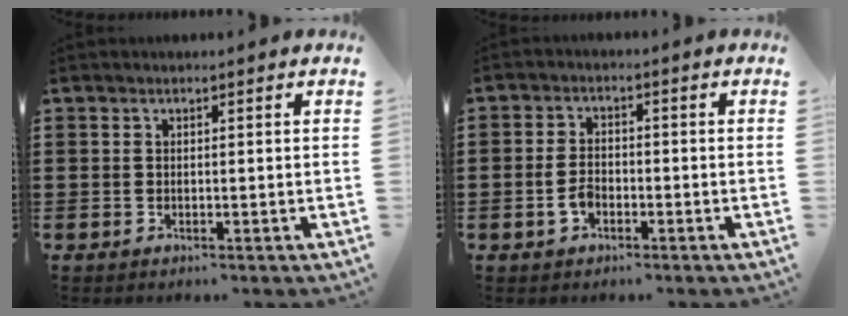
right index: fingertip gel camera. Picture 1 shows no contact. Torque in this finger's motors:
{"motor_torque": [0.26, 0.18, 0.09, 0.04]}